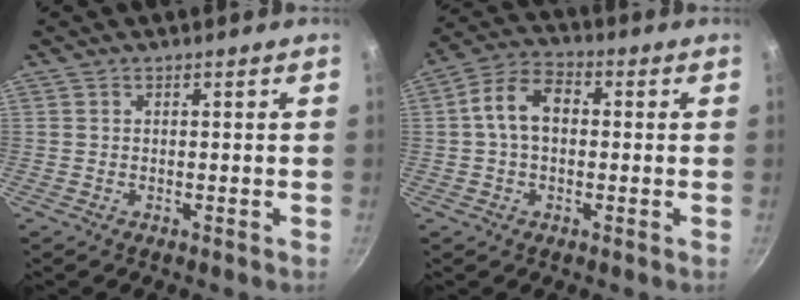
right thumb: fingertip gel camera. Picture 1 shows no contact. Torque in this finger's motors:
{"motor_torque": [-1.09, 0.99, 1.16, 0.44, 0.06]}